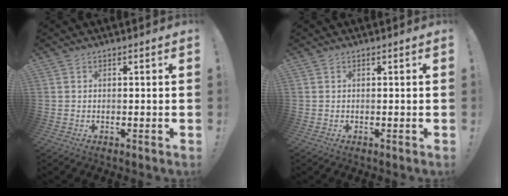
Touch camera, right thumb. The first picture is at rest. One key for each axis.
{"total": 0.0}